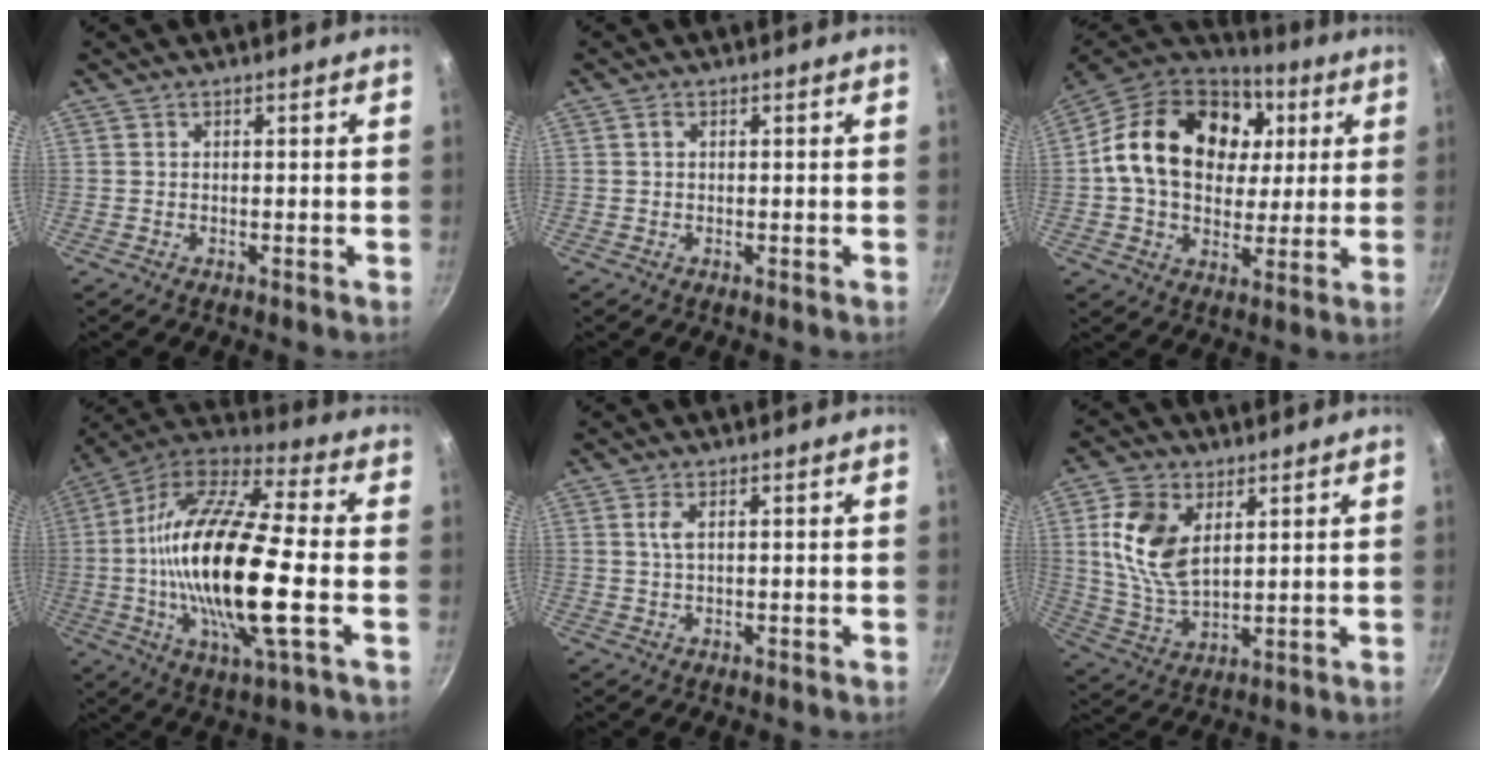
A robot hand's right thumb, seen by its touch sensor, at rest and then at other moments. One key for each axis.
{"total": 0.9, "fx": 0.2, "fy": 0.6, "fz": 0.6, "tx": -0.011, "ty": 0.003, "tz": 0.003}
{"total": 23.9, "fx": 5.4, "fy": 17.3, "fz": 15.5, "tx": -0.254, "ty": 0.010, "tz": 0.082}
{"total": 25.4, "fx": -2.6, "fy": 7.6, "fz": 24.2, "tx": -0.468, "ty": 0.016, "tz": -0.066}
{"total": 1.8, "fx": 0.5, "fy": 0.6, "fz": 1.7, "tx": -0.037, "ty": -0.002, "tz": 0.014}
{"total": 12.3, "fx": 3.8, "fy": 7.4, "fz": 9.1, "tx": -0.172, "ty": -0.019, "tz": 0.080}